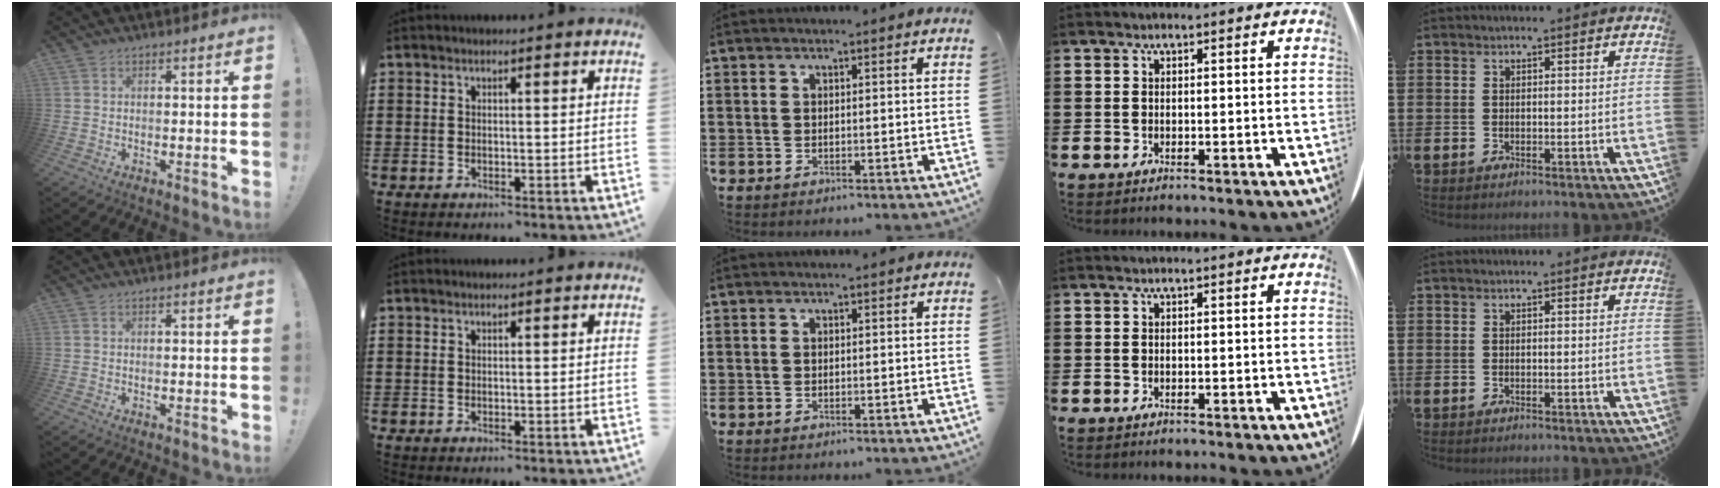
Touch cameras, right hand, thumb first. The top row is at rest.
{}